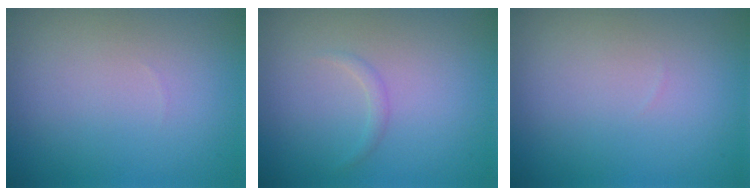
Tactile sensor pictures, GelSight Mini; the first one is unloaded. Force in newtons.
{"total": 0.7, "press": 0.7, "slide": 0.0}
{"total": 0.0}